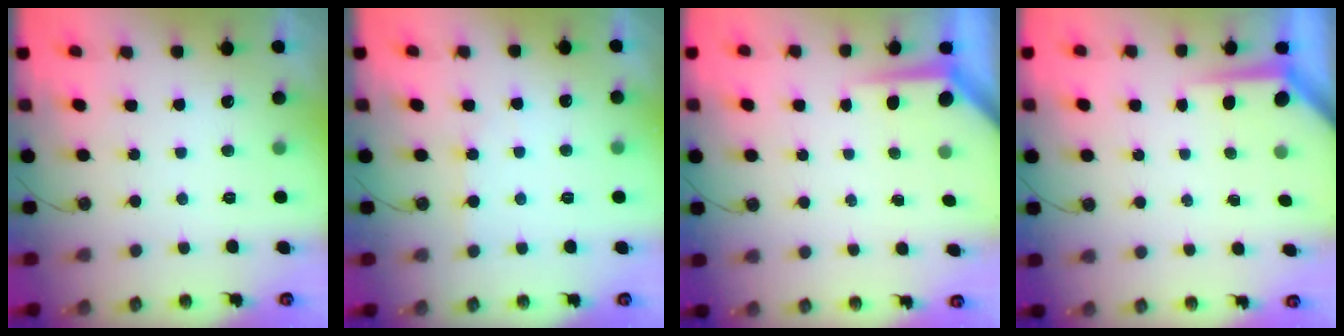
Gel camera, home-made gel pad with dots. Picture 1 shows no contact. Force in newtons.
{"total": 2.9, "press": 2.9, "slide": 0.5}
{"total": 4.0, "press": 4.0, "slide": 0.3}
{"total": 4.0, "press": 4.0, "slide": 0.3}